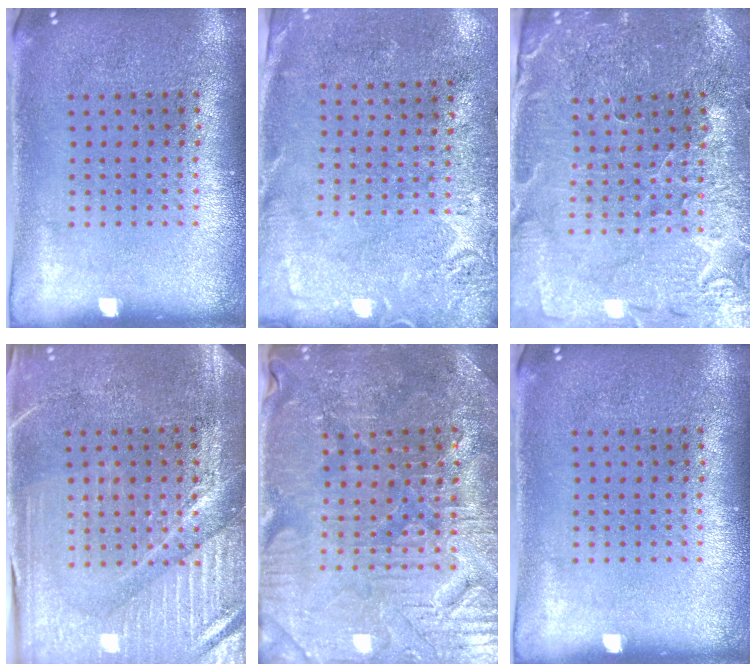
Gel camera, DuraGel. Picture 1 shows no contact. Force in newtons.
{"total": 2.7, "press": 2.3, "slide": 1.5}
{"total": 1.8, "press": 1.8, "slide": 0.2}
{"total": 4.0, "press": 3.8, "slide": 1.2}
{"total": 3.6, "press": 3.6, "slide": 0.4}
{"total": 0.0}